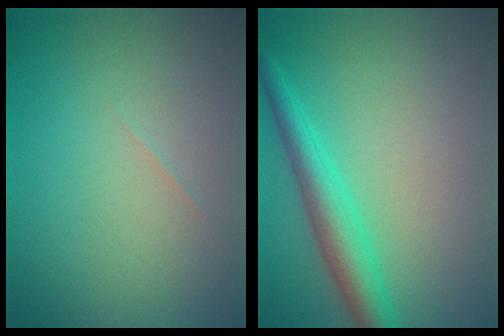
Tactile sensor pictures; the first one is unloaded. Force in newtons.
{"total": 3.8, "press": 3.8, "slide": 0.1}